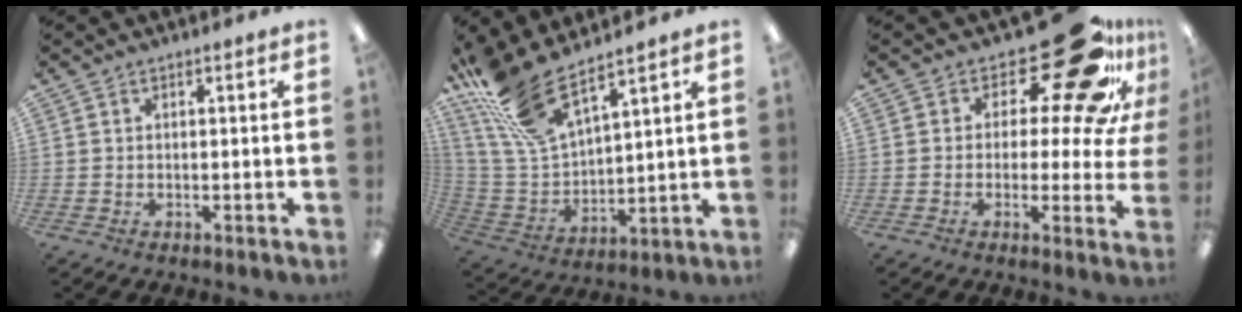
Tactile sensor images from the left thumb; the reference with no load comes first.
{"total": 16.5, "force": [12.4, 5.2, 9.6], "torque": [-0.240, -0.071, 0.223]}
{"total": 20.9, "force": [12.4, 8.6, 14.5], "torque": [-0.189, -0.090, 0.201]}